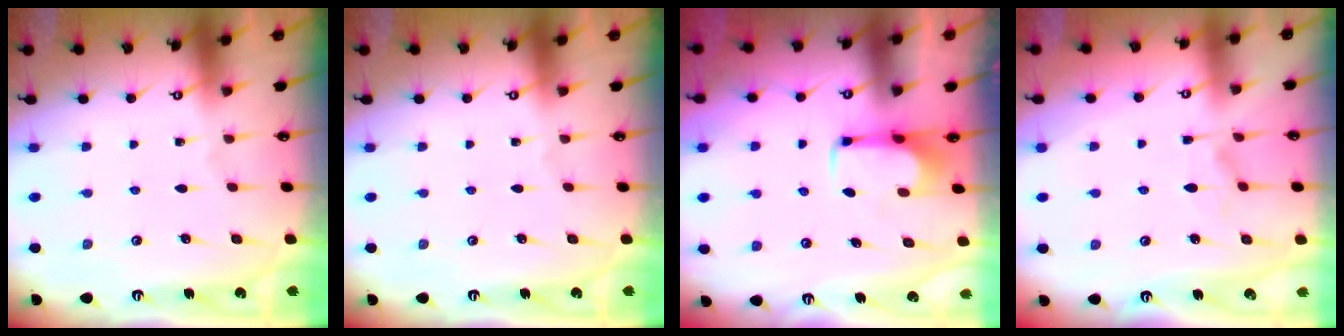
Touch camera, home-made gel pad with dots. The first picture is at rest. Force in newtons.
{"total": 0.0}
{"total": 1.9, "press": 1.9, "slide": 0.2}
{"total": 1.6, "press": 1.3, "slide": 0.9}